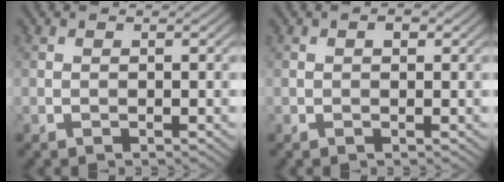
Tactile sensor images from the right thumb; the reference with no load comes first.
{"total": 1.0, "force": [0.3, 0.6, 0.7], "torque": [-0.008, -0.001, 0.002]}